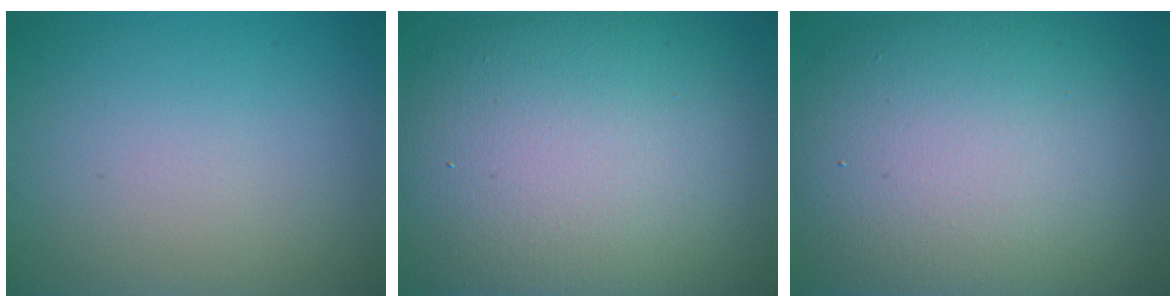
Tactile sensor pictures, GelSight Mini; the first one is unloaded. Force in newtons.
{"total": 15.6, "press": 15.6, "slide": 1.0}
{"total": 13.8, "press": 13.7, "slide": 1.3}